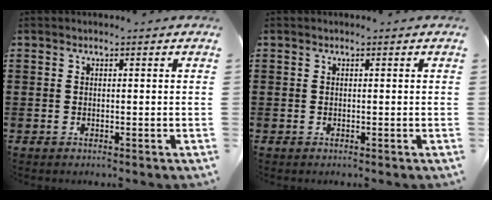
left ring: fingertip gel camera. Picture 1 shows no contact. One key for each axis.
{"total": 0.0}